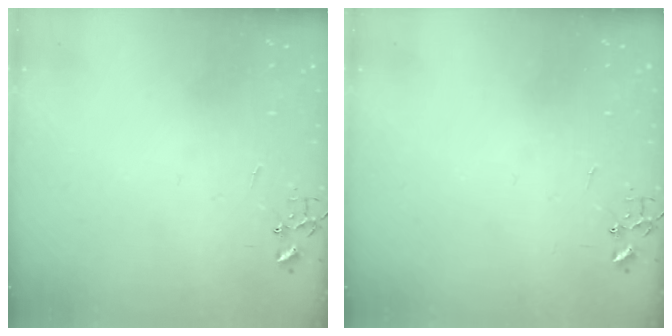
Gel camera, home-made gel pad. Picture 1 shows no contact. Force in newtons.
{"total": 0.0}